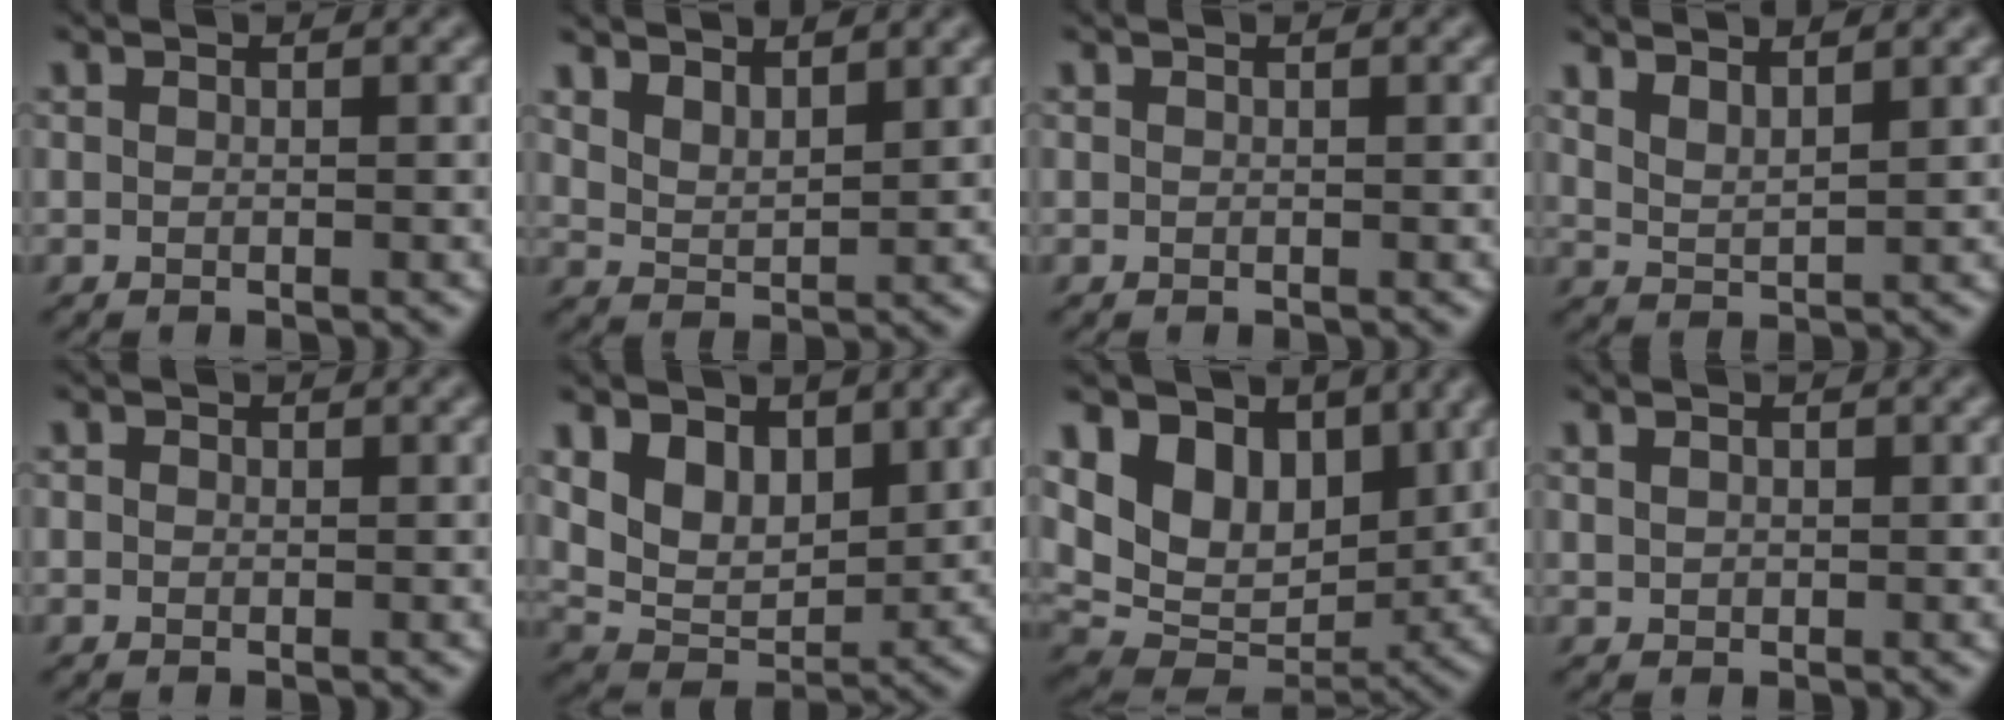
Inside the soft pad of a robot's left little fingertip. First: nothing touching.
{"total": 3.6, "force": [2.8, 1.3, 1.8], "torque": [-0.038, 0.006, 0.051]}
{"total": 0.0}
{"total": 2.6, "force": [2.2, 0.4, 1.3], "torque": [-0.027, 0.002, 0.048]}
{"total": 0.8, "force": [0.2, 0.7, 0.3], "torque": [-0.004, 0.003, -0.005]}
{"total": 5.7, "force": [2.5, 3.6, 3.7], "torque": [-0.078, -0.012, 0.041]}
{"total": 10.5, "force": [4.4, 7.0, 6.5], "torque": [-0.124, 0.005, 0.073]}
{"total": 0.7, "force": [0.3, 0.6, 0.4], "torque": [-0.012, 0.004, 0.006]}